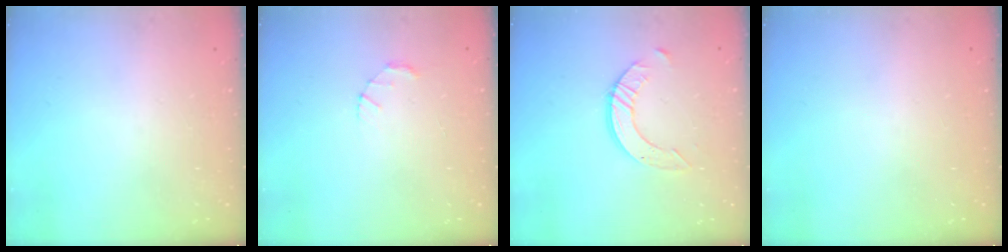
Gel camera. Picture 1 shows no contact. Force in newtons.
{"total": 1.5, "press": 1.5, "slide": 0.3}
{"total": 8.0, "press": 7.9, "slide": 0.8}
{"total": 0.0}